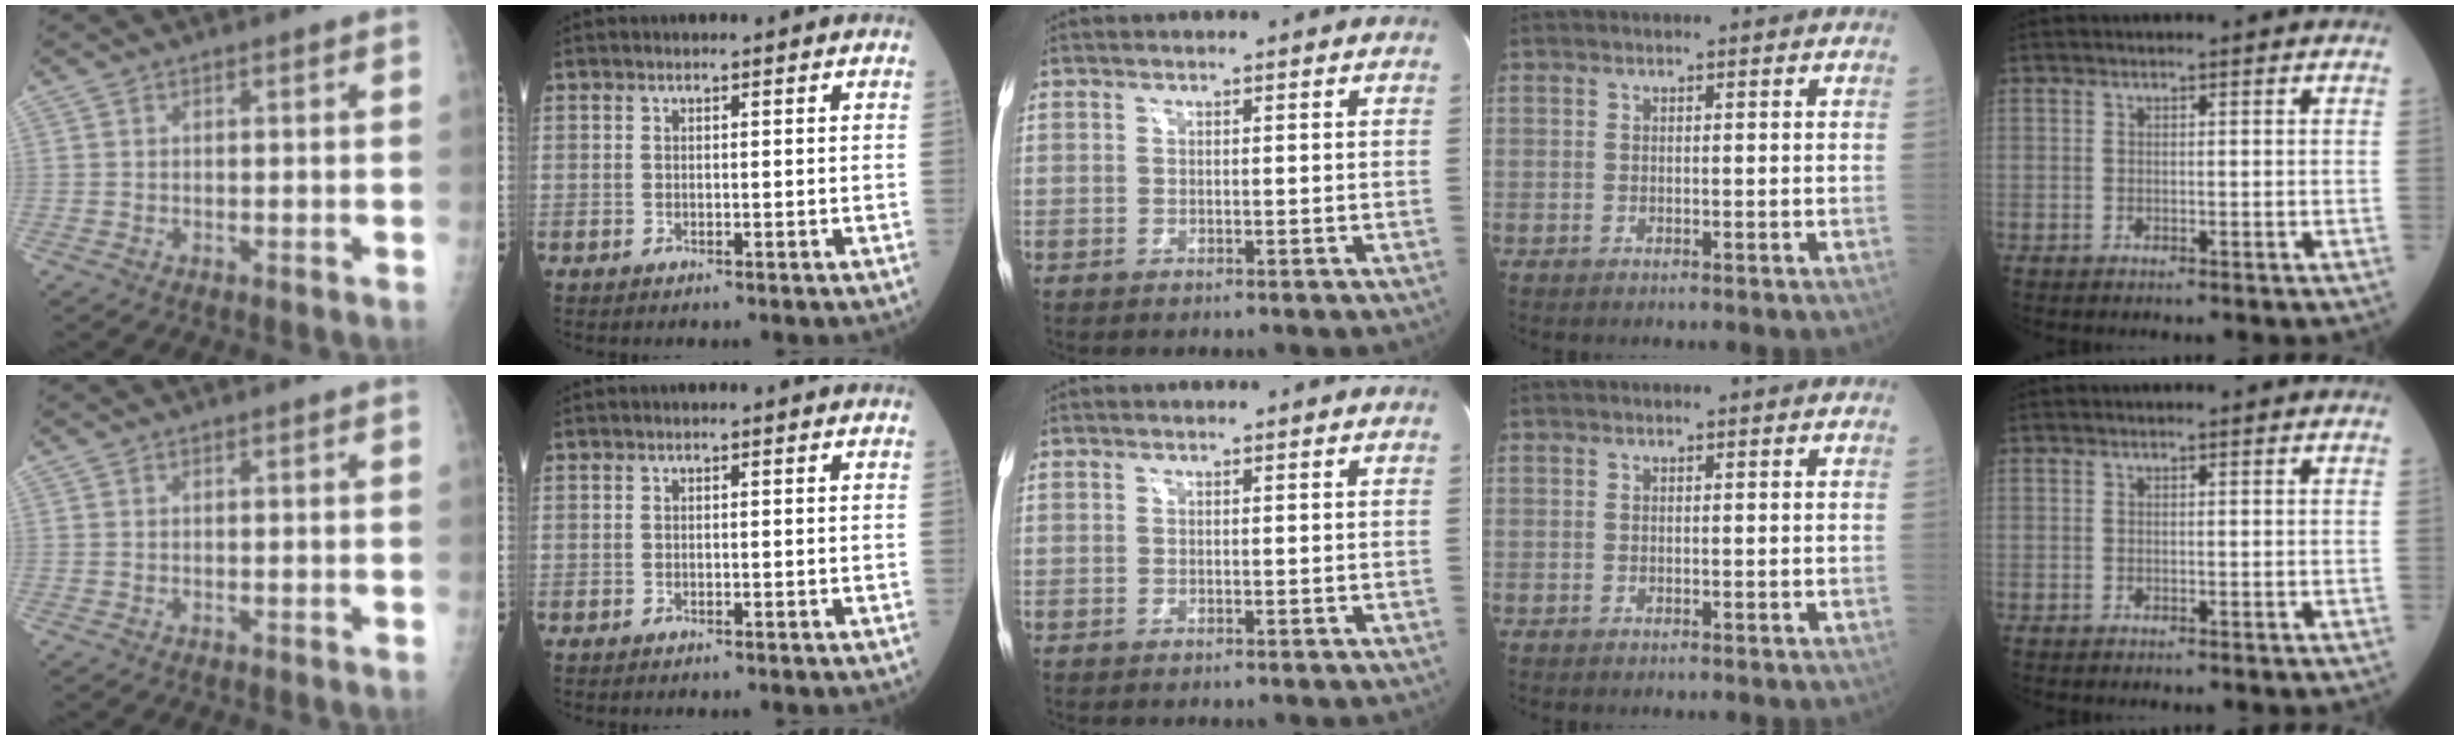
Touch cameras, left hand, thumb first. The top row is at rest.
{}